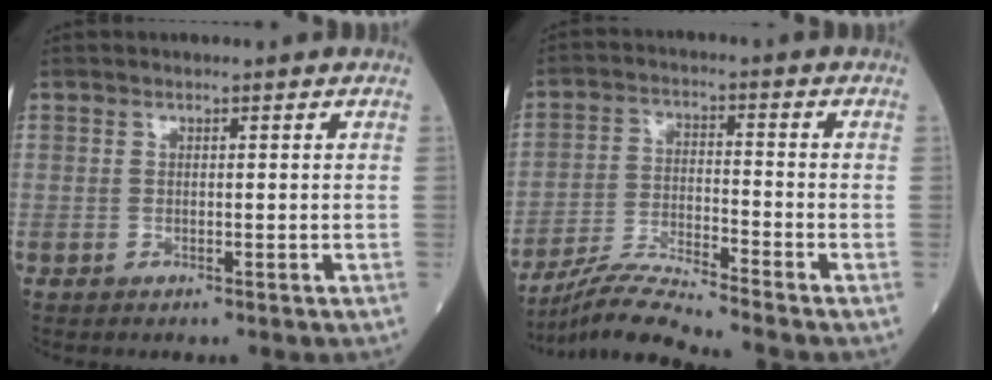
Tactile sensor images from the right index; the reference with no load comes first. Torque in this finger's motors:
{"motor_torque": [-0.19, -0.40, 0.07, 0.00]}